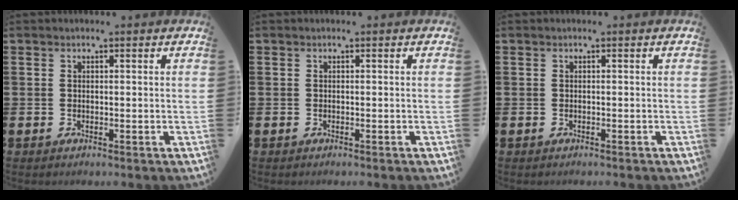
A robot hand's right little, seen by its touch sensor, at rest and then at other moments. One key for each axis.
{"total": 0.0}
{"total": 0.0}